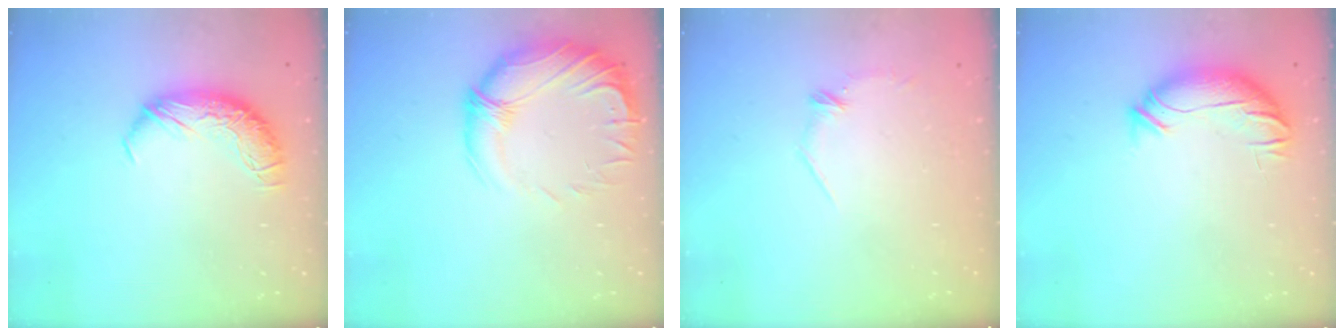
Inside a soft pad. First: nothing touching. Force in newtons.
{"total": 2.9, "press": 0.9, "slide": 2.8}
{"total": 7.5, "press": 7.4, "slide": 0.8}
{"total": 3.8, "press": 3.4, "slide": 1.7}